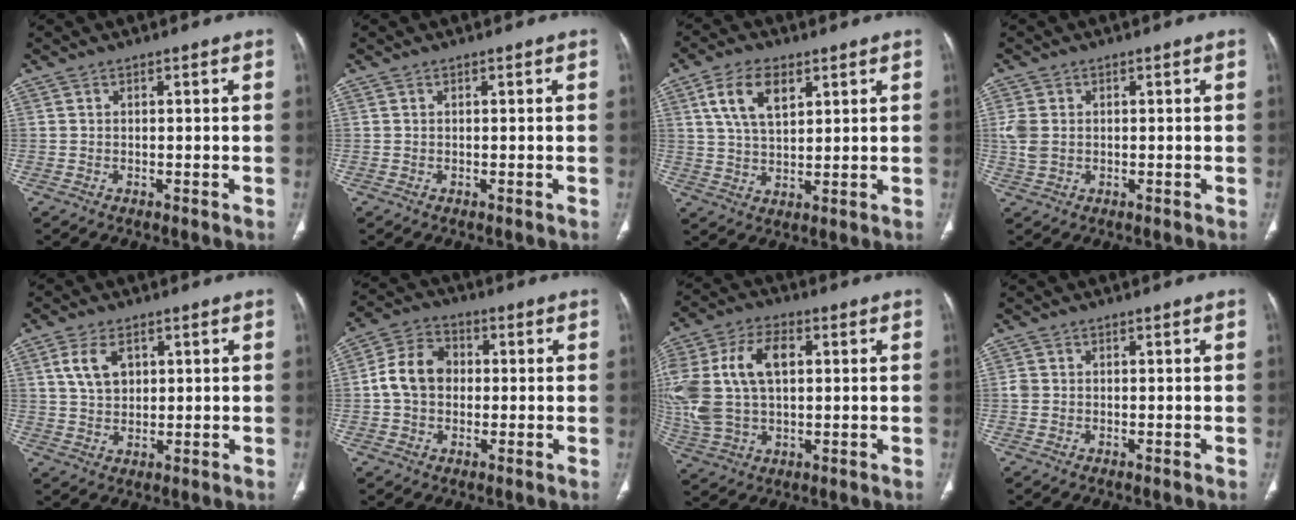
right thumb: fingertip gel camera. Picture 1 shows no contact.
{"total": 0.0}
{"total": 9.2, "force": [4.1, 4.9, 6.6], "torque": [-0.115, -0.011, 0.079]}
{"total": 3.9, "force": [0.3, 2.9, 2.6], "torque": [-0.067, 0.004, 0.010]}
{"total": 6.2, "force": [2.3, 3.9, 4.1], "torque": [-0.072, -0.006, 0.049]}
{"total": 9.2, "force": [0.0, 7.3, 5.6], "torque": [-0.089, 0.025, -0.011]}
{"total": 18.1, "force": [2.9, 11.2, 14.0], "torque": [-0.309, 0.016, 0.058]}
{"total": 1.2, "force": [0.0, 1.1, 0.5], "torque": [-0.007, 0.002, 0.000]}